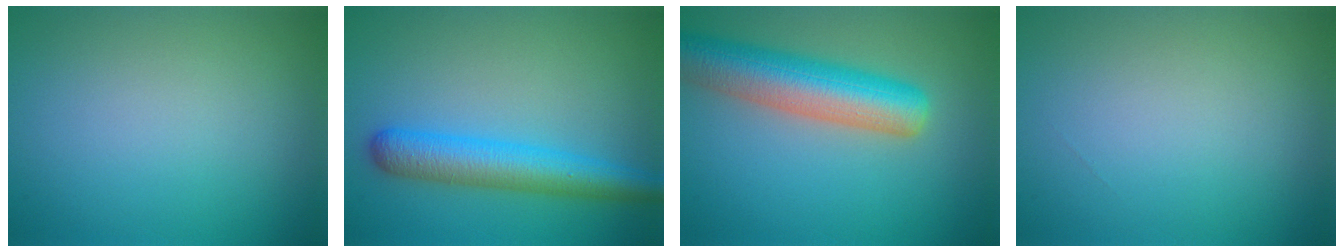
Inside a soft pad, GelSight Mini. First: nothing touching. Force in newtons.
{"total": 5.3, "press": 5.3, "slide": 0.2}
{"total": 7.9, "press": 7.9, "slide": 0.4}
{"total": 0.0}